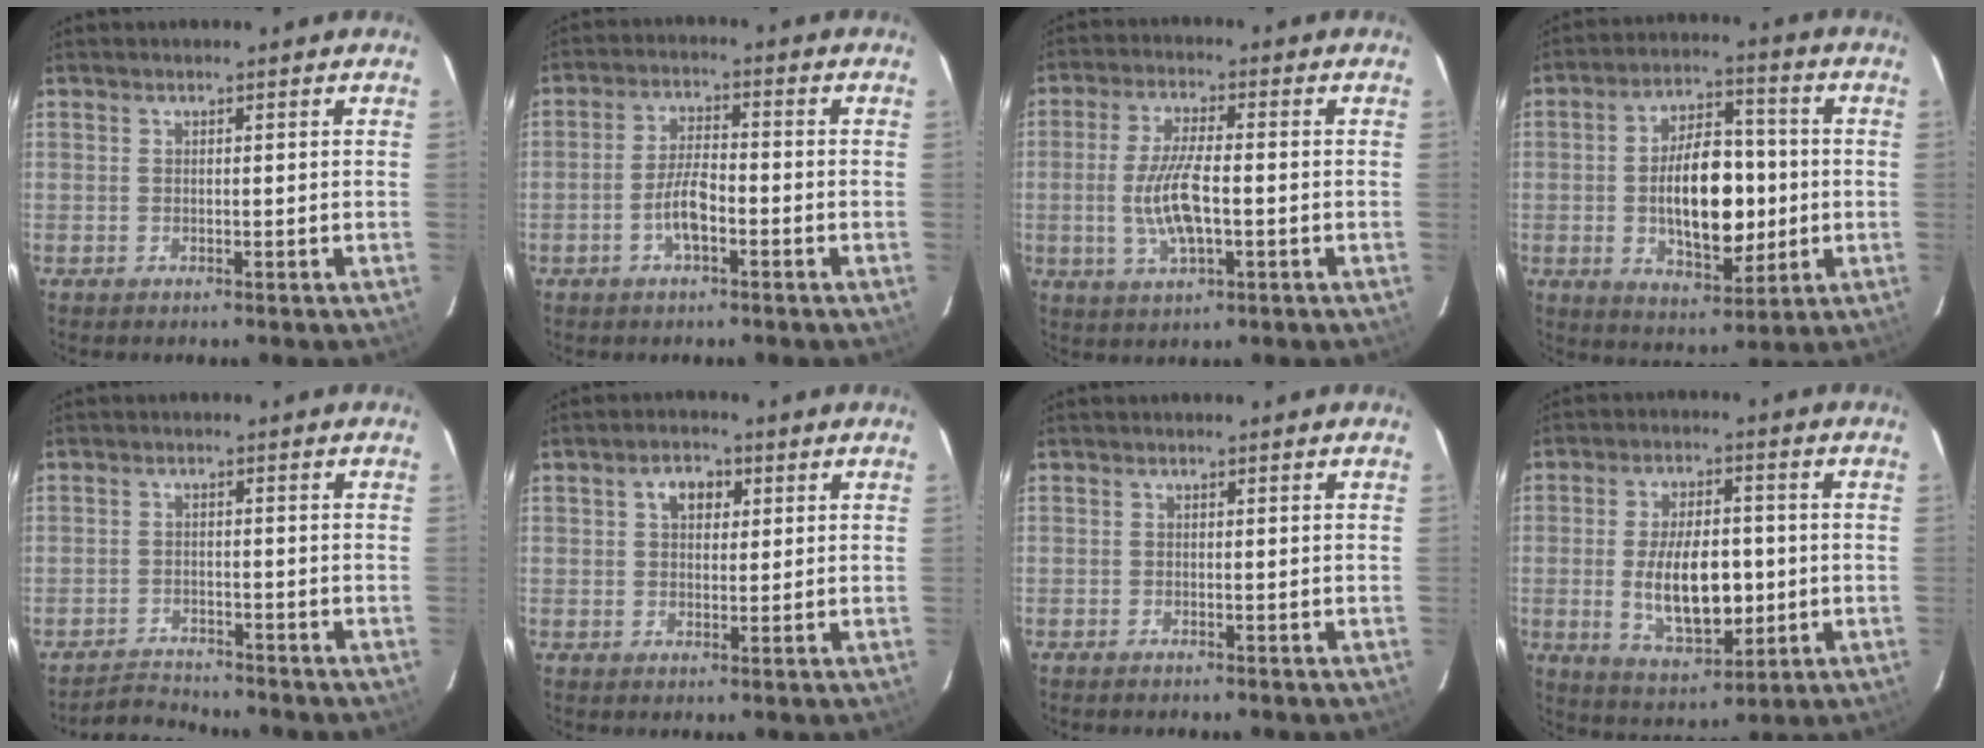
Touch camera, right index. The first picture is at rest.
{"total": 5.5, "force": [-2.4, 1.7, 4.6], "torque": [-0.096, 0.006, -0.044]}
{"total": 9.2, "force": [-1.5, 2.8, 8.6], "torque": [-0.172, -0.005, -0.027]}
{"total": 14.9, "force": [-1.2, 7.5, 12.8], "torque": [-0.222, 0.012, -0.008]}
{"total": 3.7, "force": [-3.6, 0.7, -0.6], "torque": [-0.001, 0.010, -0.068]}
{"total": 4.3, "force": [1.5, 3.0, 2.7], "torque": [-0.041, 0.015, 0.026]}
{"total": 0.7, "force": [-0.6, 0.1, 0.2], "torque": [-0.005, -0.002, -0.012]}
{"total": 13.0, "force": [-1.4, 6.2, 11.3], "torque": [-0.210, -0.007, -0.011]}